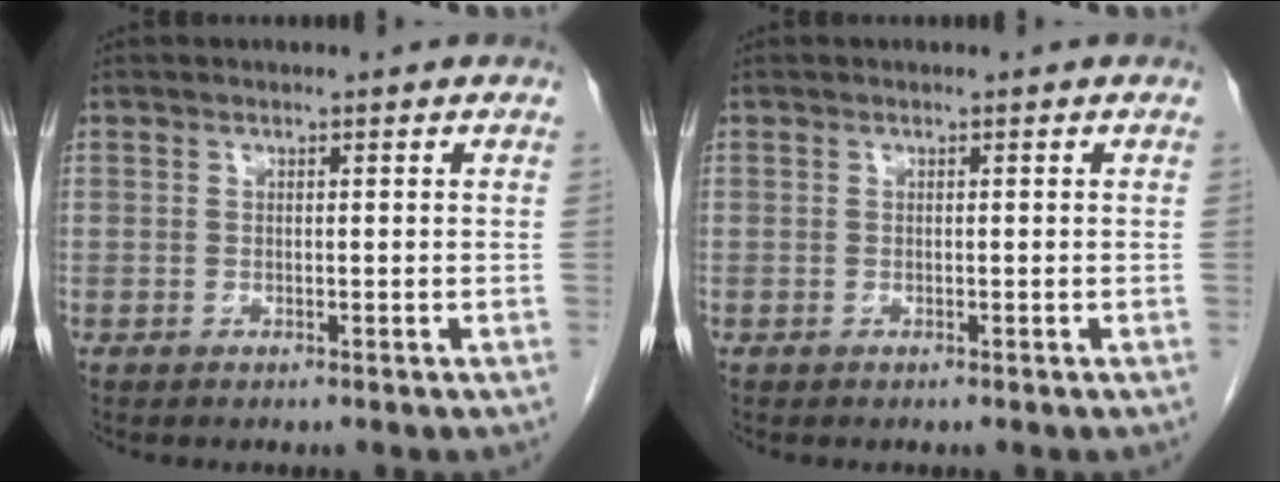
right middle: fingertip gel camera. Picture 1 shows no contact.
{"total": 0.0}